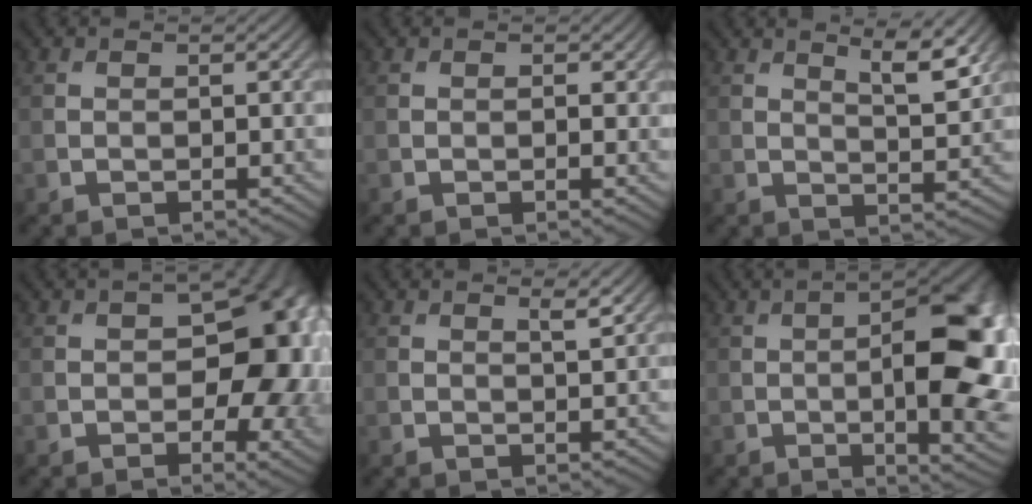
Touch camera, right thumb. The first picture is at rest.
{"total": 0.6, "force": [0.0, 0.2, 0.5], "torque": [-0.004, -0.004, -0.001]}
{"total": 4.9, "force": [3.0, 0.9, 3.7], "torque": [-0.065, -0.008, 0.060]}
{"total": 14.2, "force": [-0.4, 8.5, 11.3], "torque": [-0.122, -0.008, 0.008]}
{"total": 1.4, "force": [0.9, 0.1, 1.1], "torque": [-0.020, 0.000, 0.015]}
{"total": 14.8, "force": [-0.8, 5.4, 13.8], "torque": [-0.177, -0.007, -0.015]}